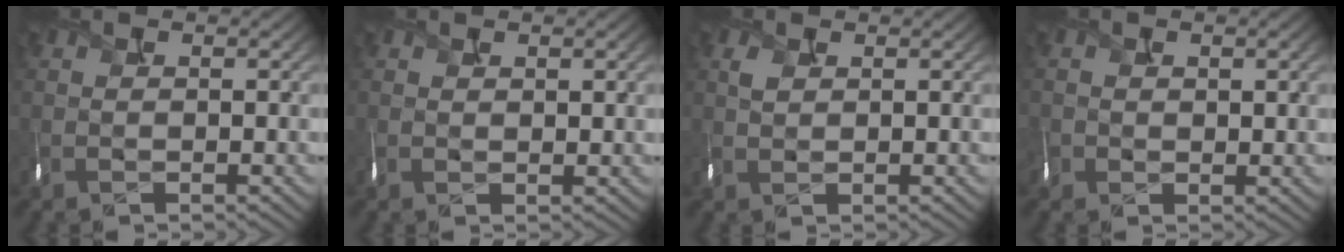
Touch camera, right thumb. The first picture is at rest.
{"total": 1.5, "force": [0.8, 0.8, 1.0], "torque": [-0.025, -0.001, 0.020]}
{"total": 0.7, "force": [0.4, 0.6, 0.1], "torque": [-0.010, -0.004, 0.013]}
{"total": 2.0, "force": [0.3, 1.8, 0.9], "torque": [-0.029, -0.009, 0.008]}